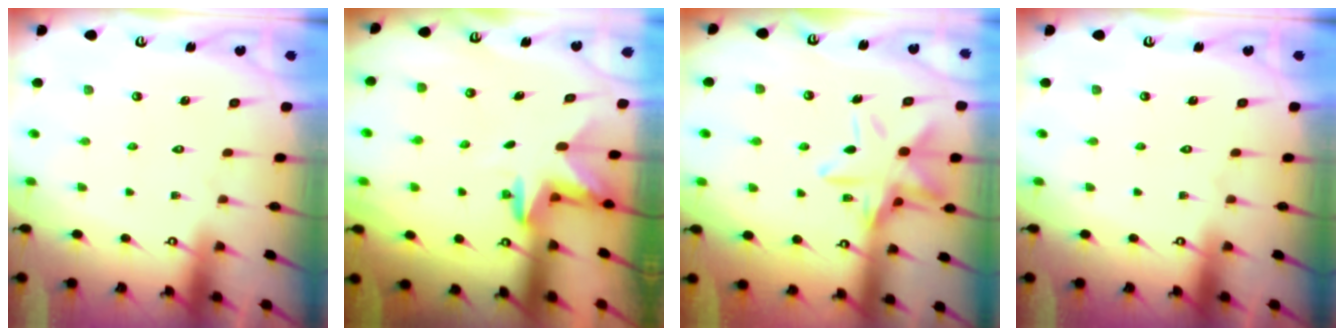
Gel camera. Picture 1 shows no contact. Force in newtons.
{"total": 2.9, "press": 2.8, "slide": 0.7}
{"total": 13.9, "press": 13.9, "slide": 0.9}
{"total": 0.0}